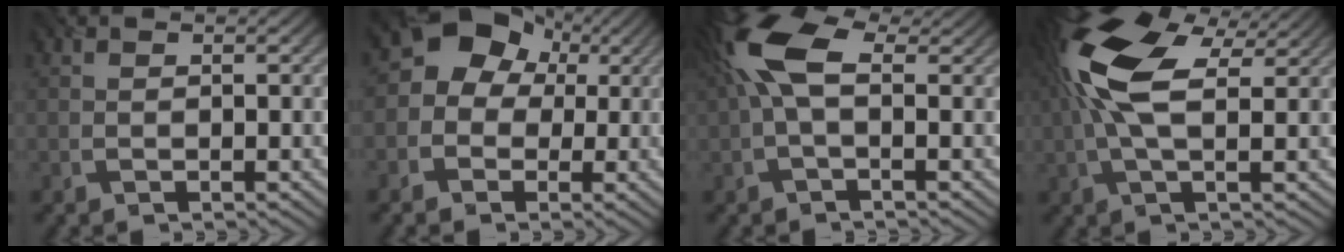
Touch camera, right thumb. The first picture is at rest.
{"total": 8.5, "force": [1.2, 7.6, 3.6], "torque": [-0.063, 0.019, -0.010]}
{"total": 8.6, "force": [1.9, 4.1, 7.4], "torque": [-0.180, 0.025, 0.024]}
{"total": 12.7, "force": [3.7, 5.8, 10.7], "torque": [-0.243, 0.020, 0.063]}